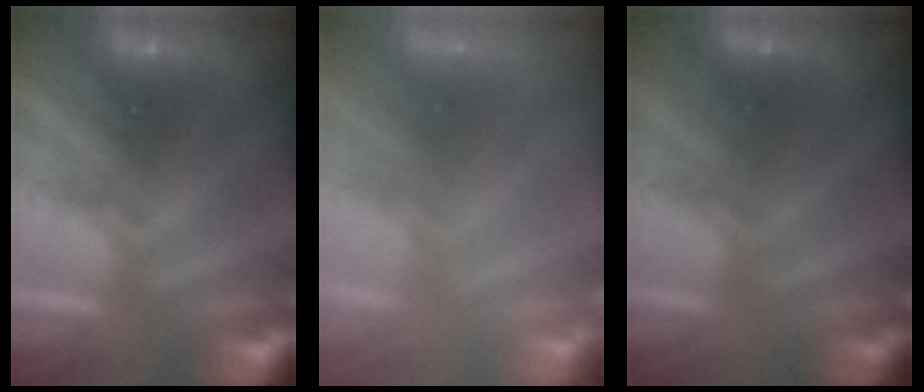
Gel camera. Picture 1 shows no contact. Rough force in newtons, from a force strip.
{"total": 7.5}
{"total": 1.6}